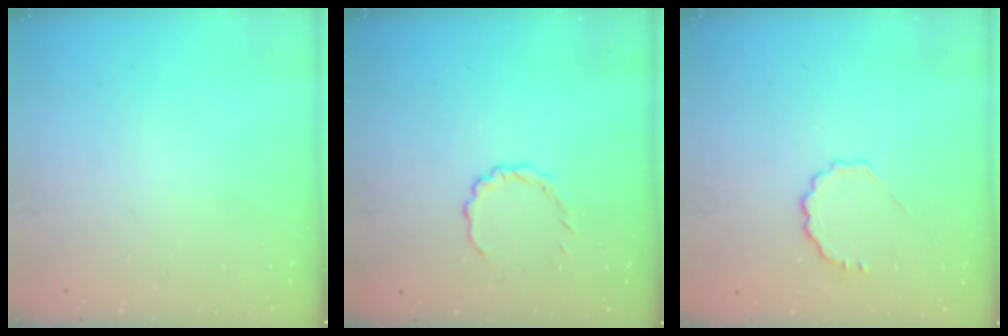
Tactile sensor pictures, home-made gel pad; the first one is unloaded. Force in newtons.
{"total": 2.8, "press": 2.6, "slide": 1.1}
{"total": 3.8, "press": 3.6, "slide": 1.1}